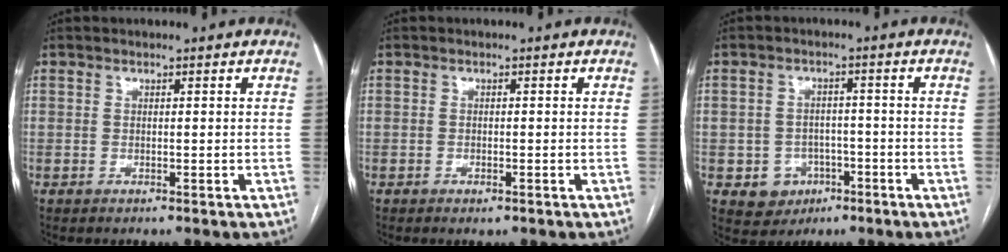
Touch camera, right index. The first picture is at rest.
{"total": 1.0, "force": [-0.6, 0.4, 0.7], "torque": [-0.011, -0.001, -0.005]}
{"total": 5.4, "force": [-2.3, 4.7, 1.3], "torque": [-0.014, 0.010, -0.025]}